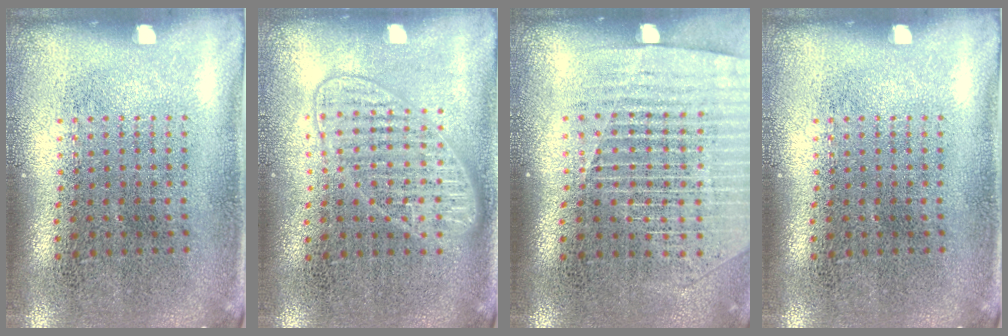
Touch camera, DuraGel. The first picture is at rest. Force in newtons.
{"total": 2.5, "press": 2.4, "slide": 0.4}
{"total": 1.5, "press": 1.4, "slide": 0.5}
{"total": 0.0}